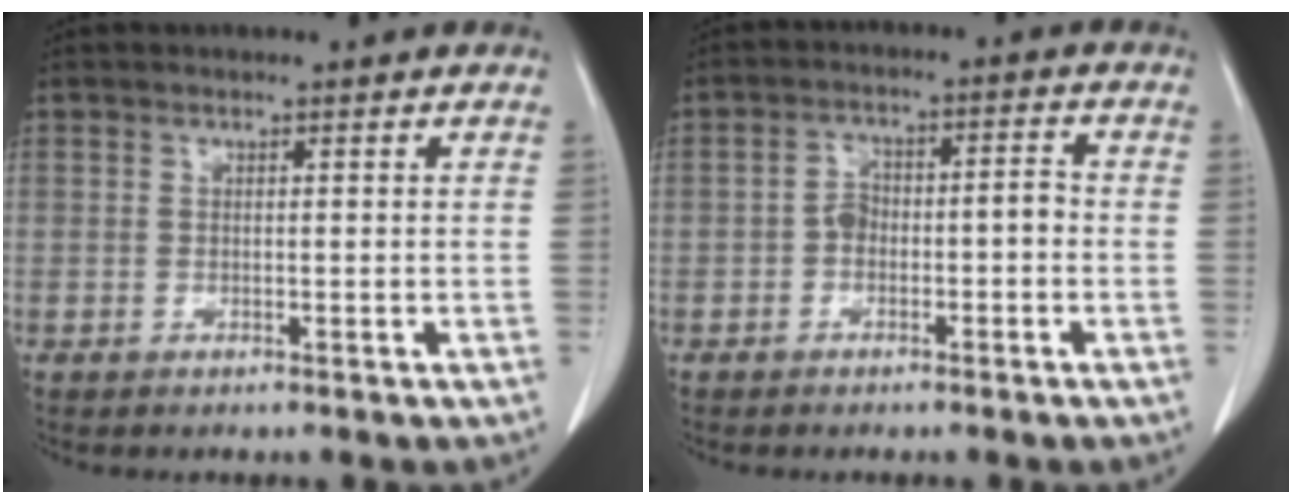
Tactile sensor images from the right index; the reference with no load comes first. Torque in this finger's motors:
{"motor_torque": [0.62, -0.39, 0.25, 0.06]}